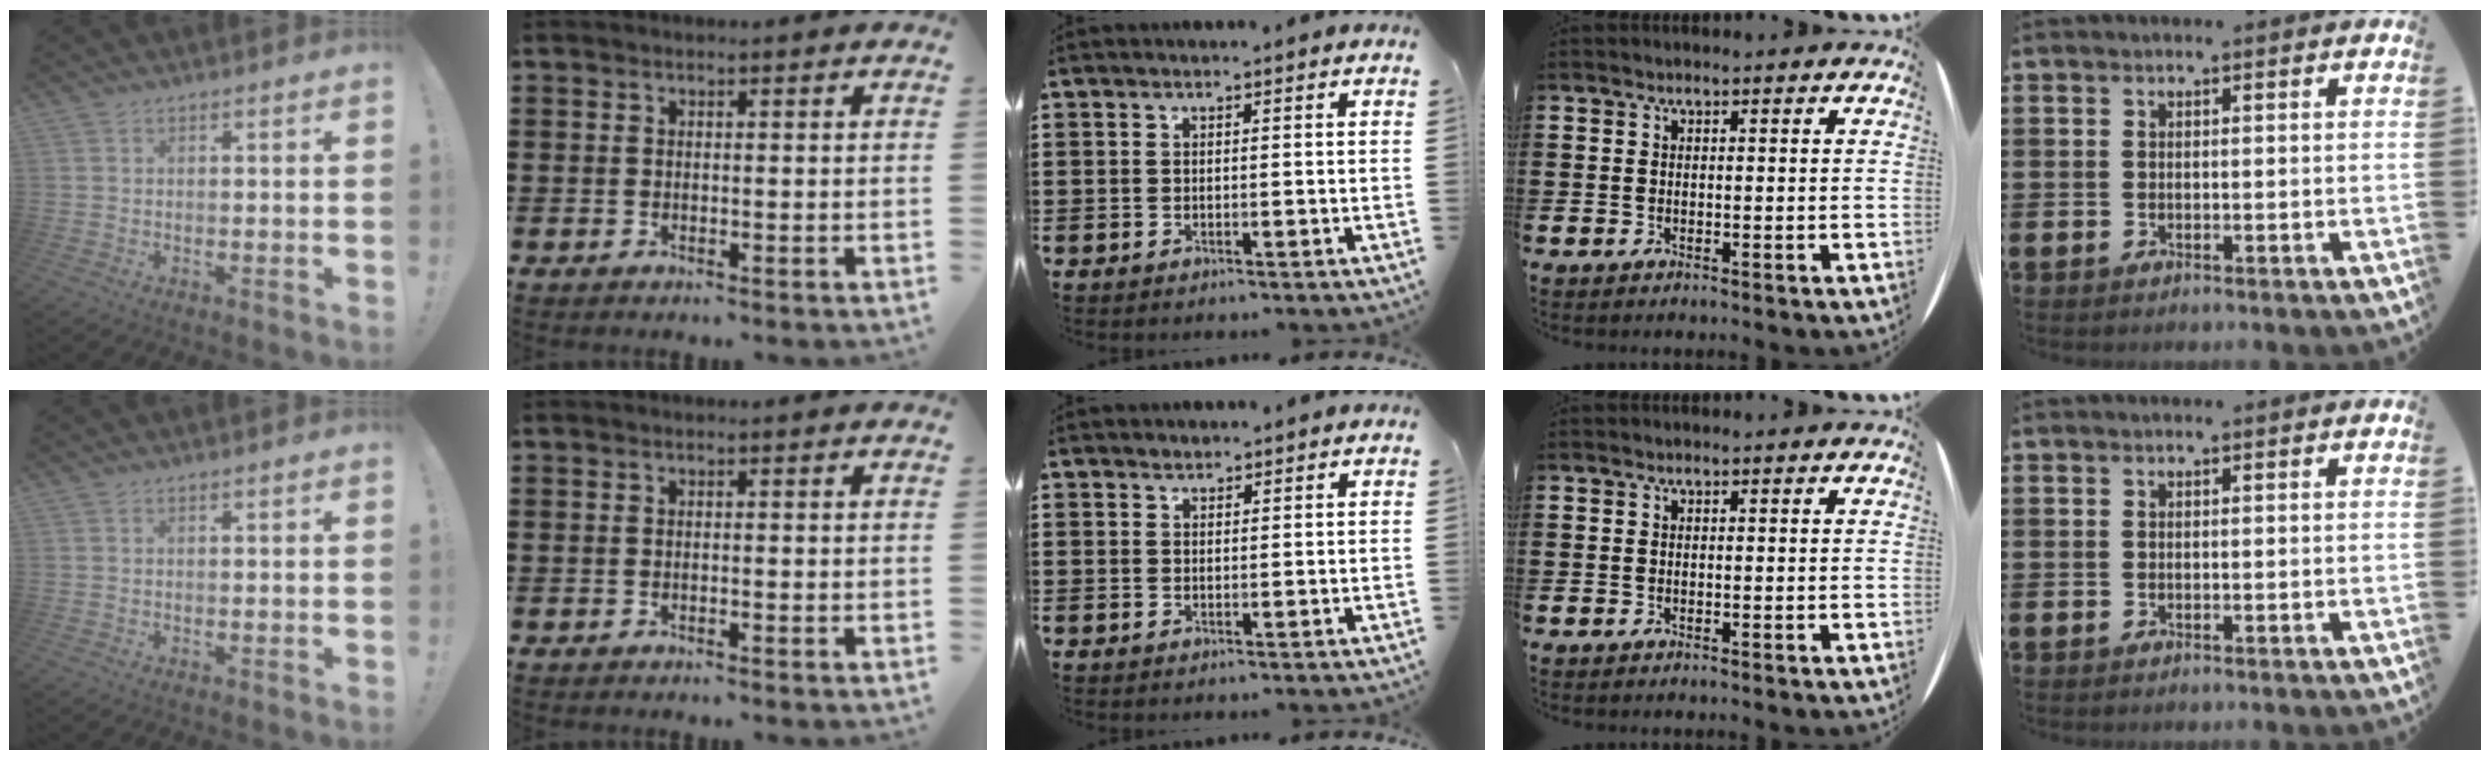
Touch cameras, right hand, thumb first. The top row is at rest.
{"thumb": {"total": 0.6, "force": [0.4, -0.3, 0.3], "torque": [0.001, -0.003, 0.006]}, "middle": {"total": 1.0, "force": [1.0, 0.4, -0.2], "torque": [0.000, -0.001, 0.019]}}